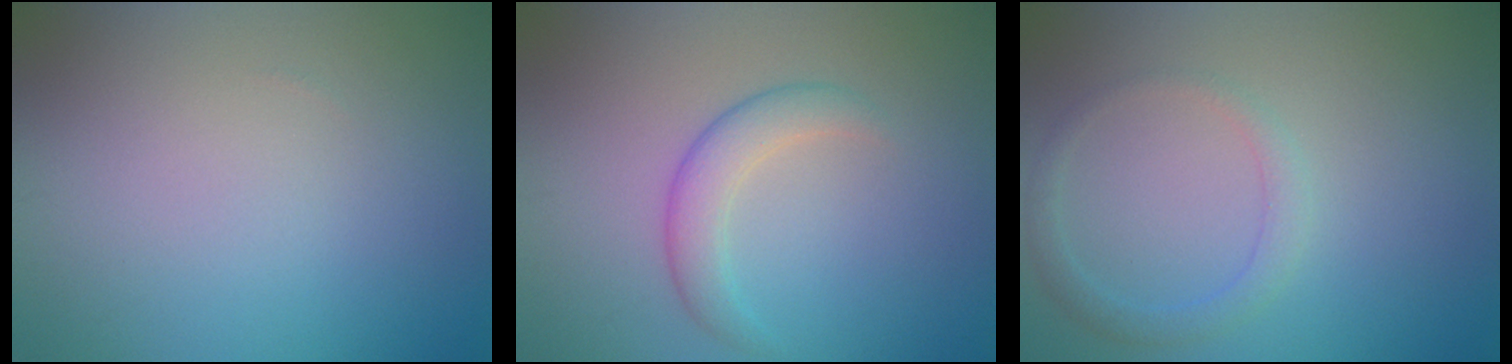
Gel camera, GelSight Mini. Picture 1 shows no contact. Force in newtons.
{"total": 2.8, "press": 2.8, "slide": 0.1}
{"total": 1.8, "press": 1.8, "slide": 0.1}